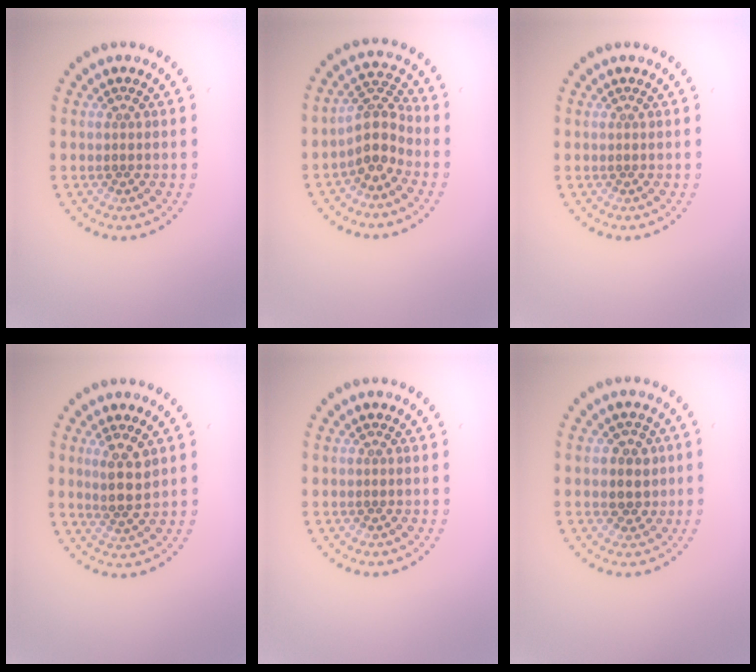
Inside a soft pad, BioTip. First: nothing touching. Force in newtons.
{"total": 3.3, "press": 2.6, "slide": 2.0}
{"total": 0.0}
{"total": 2.7, "press": 2.5, "slide": 1.2}
{"total": 0.0}
{"total": 2.5, "press": 2.3, "slide": 0.9}